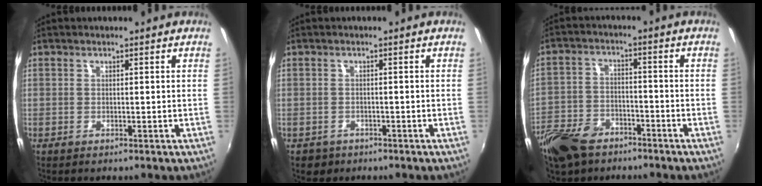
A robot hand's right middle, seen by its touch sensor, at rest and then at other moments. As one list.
[{"total": 2.6, "force": [-1.4, 2.0, 0.7], "torque": [-0.021, -0.002, -0.019]}, {"total": 12.8, "force": [-8.7, 7.3, 5.8], "torque": [-0.158, -0.007, -0.161]}]